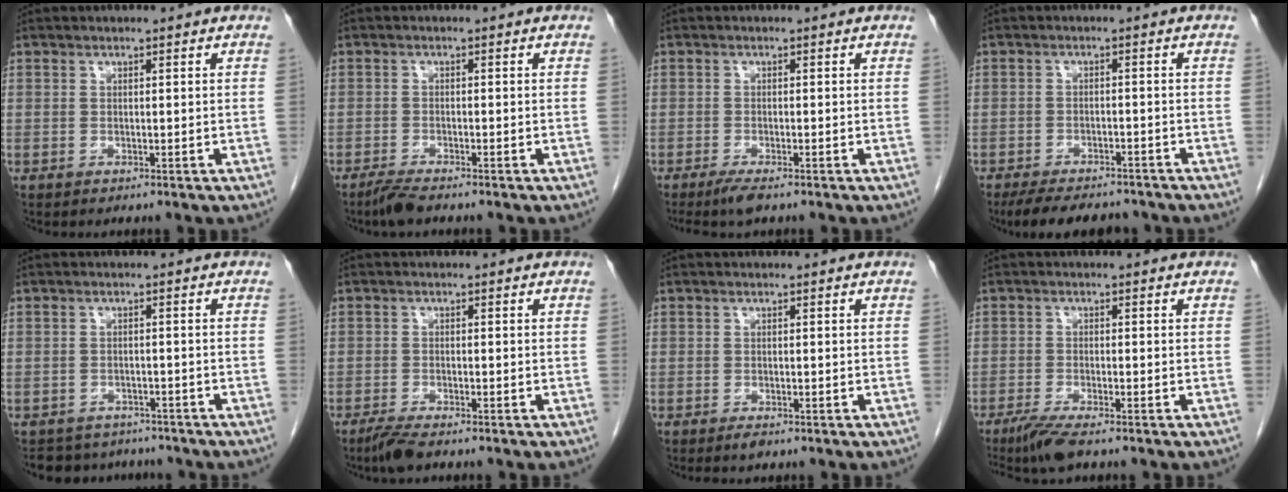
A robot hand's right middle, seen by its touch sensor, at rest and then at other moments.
{"total": 2.6, "force": [-2.2, 0.2, 1.3], "torque": [-0.034, -0.007, -0.043]}
{"total": 3.0, "force": [-2.3, 0.4, 2.0], "torque": [-0.040, -0.008, -0.042]}
{"total": 10.4, "force": [-9.1, 3.1, 4.0], "torque": [-0.066, -0.005, -0.126]}
{"total": 7.5, "force": [-6.7, 3.1, 0.8], "torque": [-0.013, 0.008, -0.083]}
{"total": 2.9, "force": [-2.4, 0.3, 1.6], "torque": [-0.038, -0.008, -0.046]}
{"total": 1.0, "force": [-0.8, 0.2, 0.6], "torque": [-0.013, -0.002, -0.011]}
{"total": 4.6, "force": [-3.6, 0.2, 3.0], "torque": [-0.058, -0.013, -0.066]}